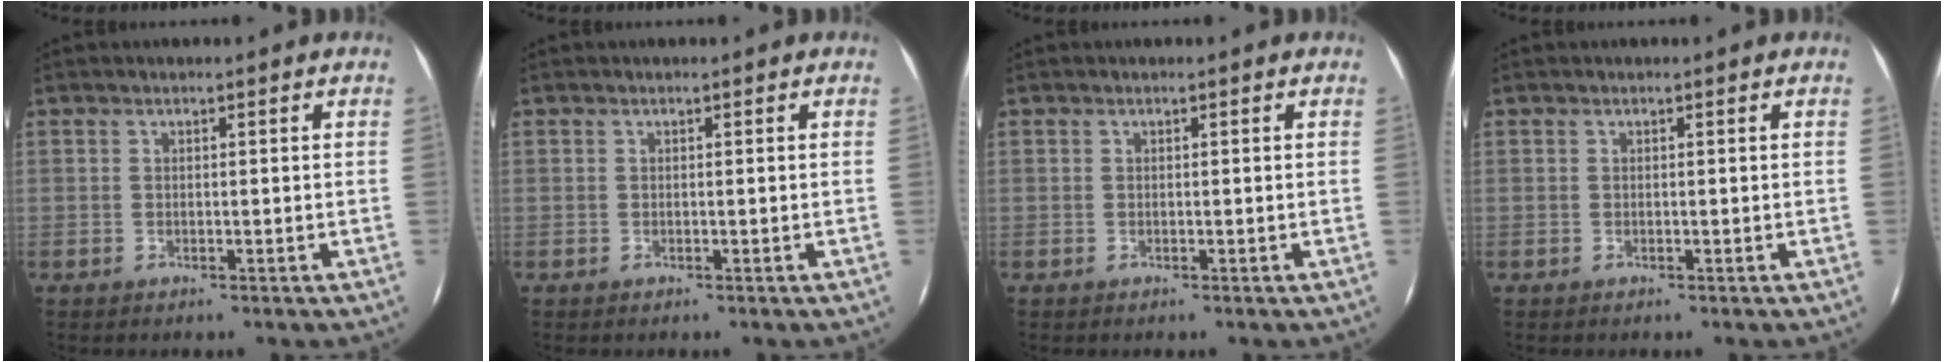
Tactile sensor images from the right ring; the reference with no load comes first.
{"total": 0.0}
{"total": 0.0}
{"total": 0.0}